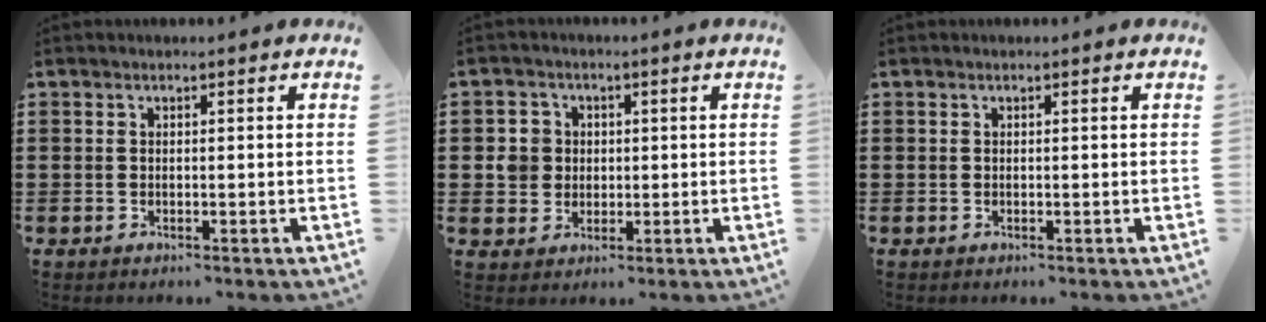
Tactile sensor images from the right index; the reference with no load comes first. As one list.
[{"total": 4.3, "force": [0.2, 4.1, 1.4], "torque": [-0.042, 0.013, 0.003]}, {"total": 0.0}]